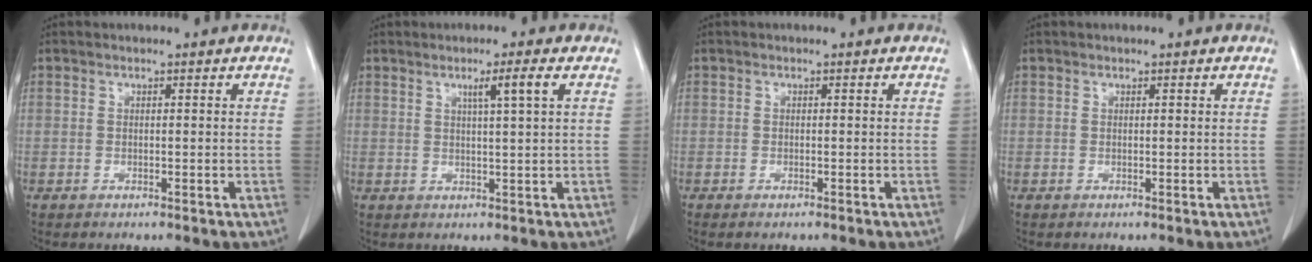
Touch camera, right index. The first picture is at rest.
{"total": 3.8, "force": [1.6, -0.3, 3.5], "torque": [-0.060, -0.001, 0.029]}
{"total": 1.2, "force": [-0.6, 0.6, 0.8], "torque": [-0.018, -0.001, -0.005]}
{"total": 0.0}